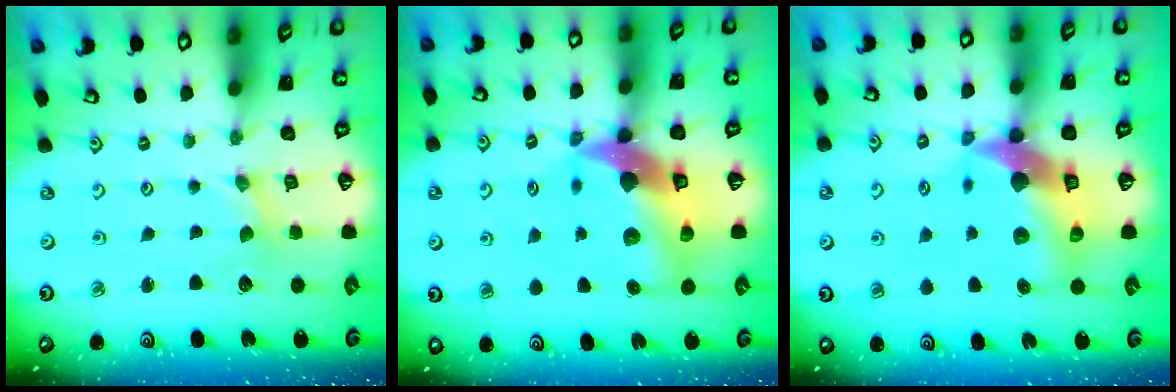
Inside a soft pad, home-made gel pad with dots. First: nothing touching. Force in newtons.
{"total": 17.0, "press": 16.8, "slide": 2.5}
{"total": 14.7, "press": 14.5, "slide": 2.3}